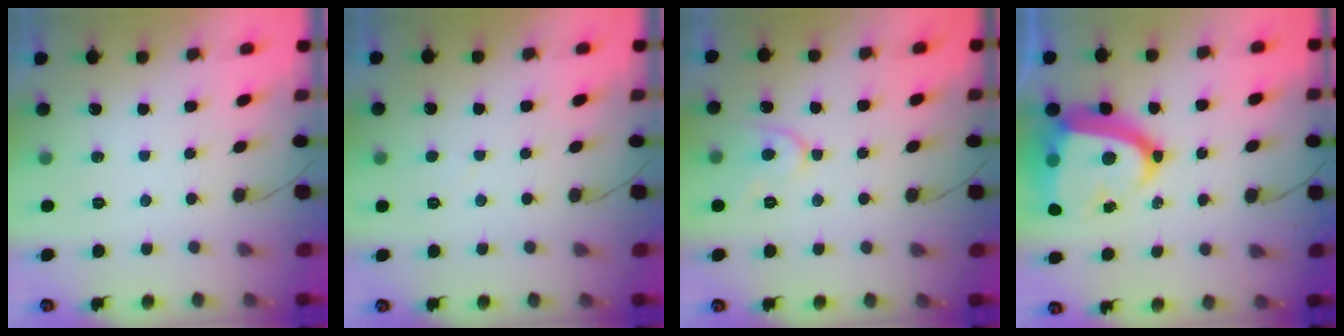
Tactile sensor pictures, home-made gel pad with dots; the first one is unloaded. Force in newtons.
{"total": 1.9, "press": 1.9, "slide": 0.2}
{"total": 7.7, "press": 7.6, "slide": 0.8}
{"total": 19.7, "press": 19.6, "slide": 2.0}